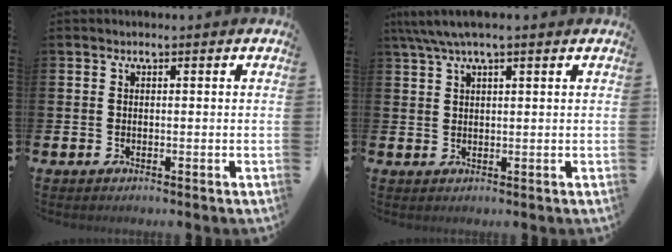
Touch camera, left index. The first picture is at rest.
{"total": 3.8, "force": [2.8, 0.6, 2.4], "torque": [-0.054, 0.001, 0.052]}